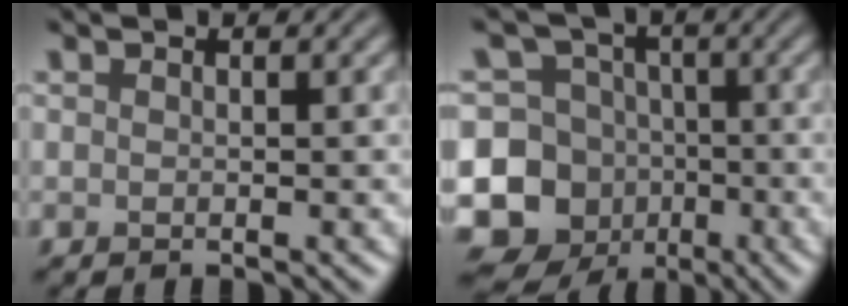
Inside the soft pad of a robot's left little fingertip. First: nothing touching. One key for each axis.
{"total": 12.7, "fx": -4.7, "fy": 11.4, "fz": 3.0, "tx": -0.082, "ty": -0.009, "tz": -0.085}